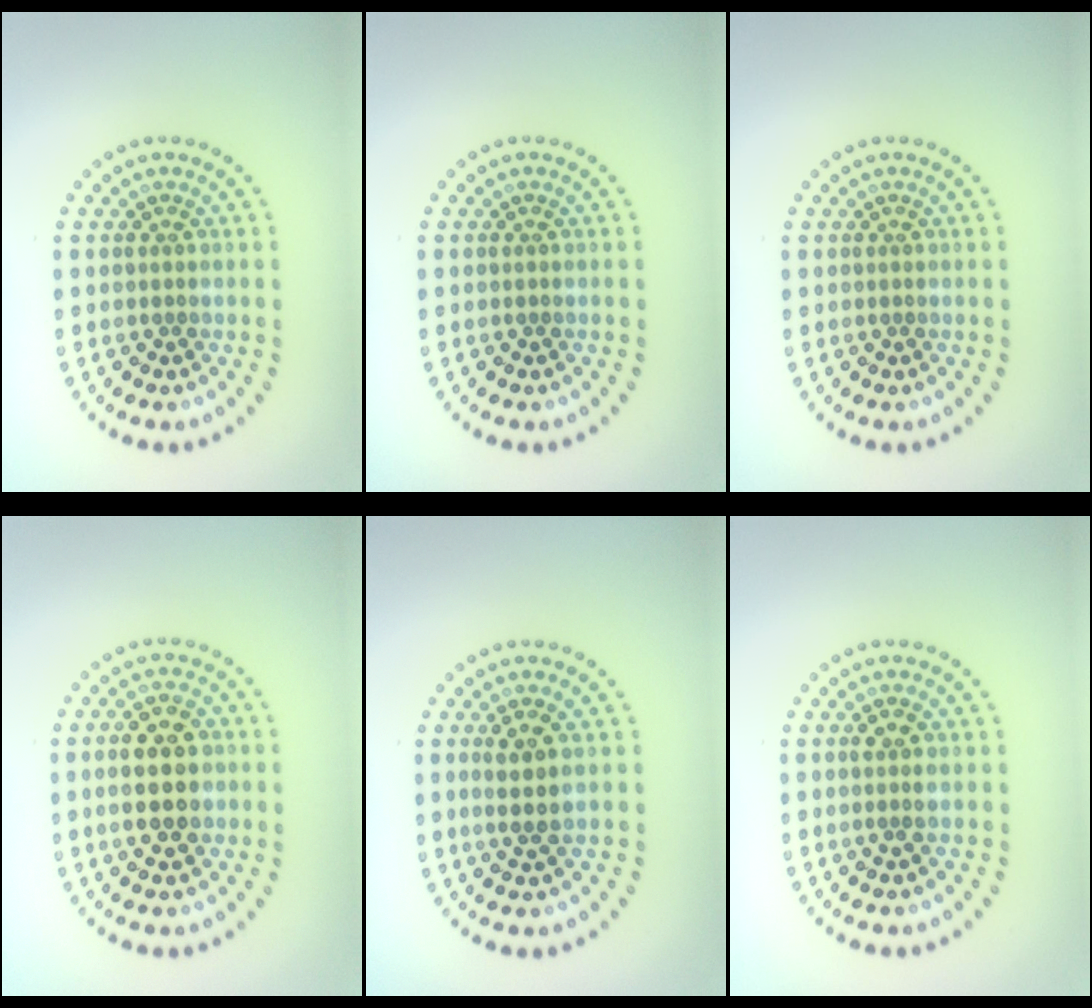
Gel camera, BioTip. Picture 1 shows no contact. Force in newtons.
{"total": 0.0}
{"total": 0.0}
{"total": 5.1, "press": 5.1, "slide": 0.4}
{"total": 2.4, "press": 2.2, "slide": 1.0}
{"total": 1.3, "press": 1.2, "slide": 0.6}